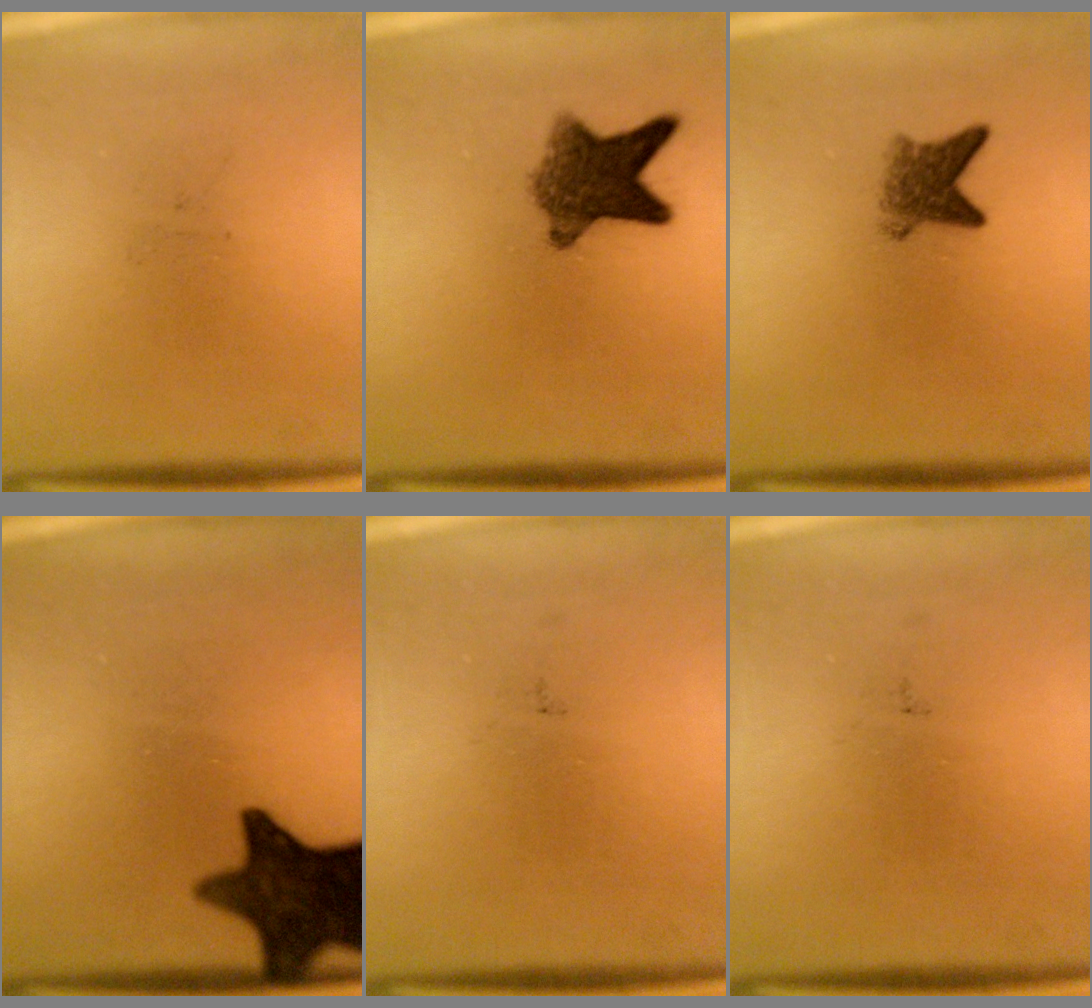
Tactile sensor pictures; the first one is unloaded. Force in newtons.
{"total": 8.1}
{"total": 3.8}
{"total": 13.9}
{"total": 0.0}
{"total": 0.0}